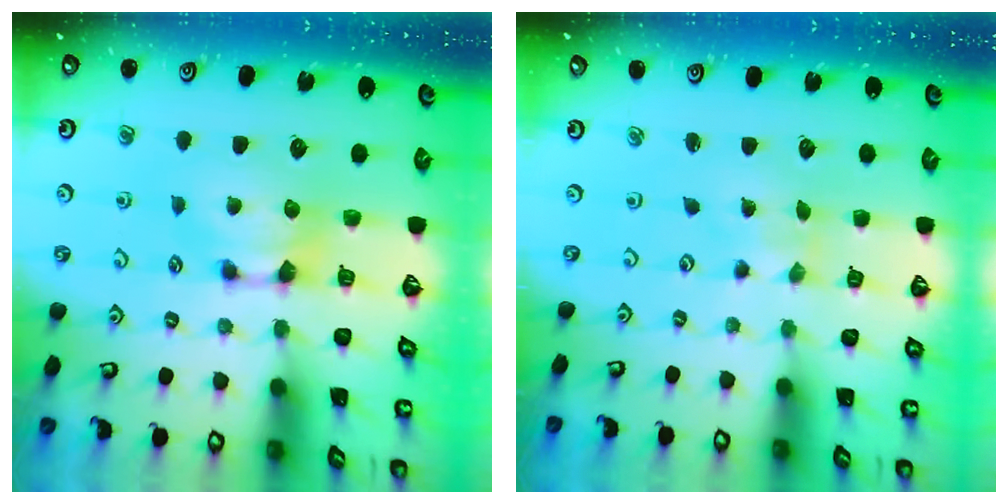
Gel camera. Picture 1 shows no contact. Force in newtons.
{"total": 5.0, "press": 4.9, "slide": 0.8}